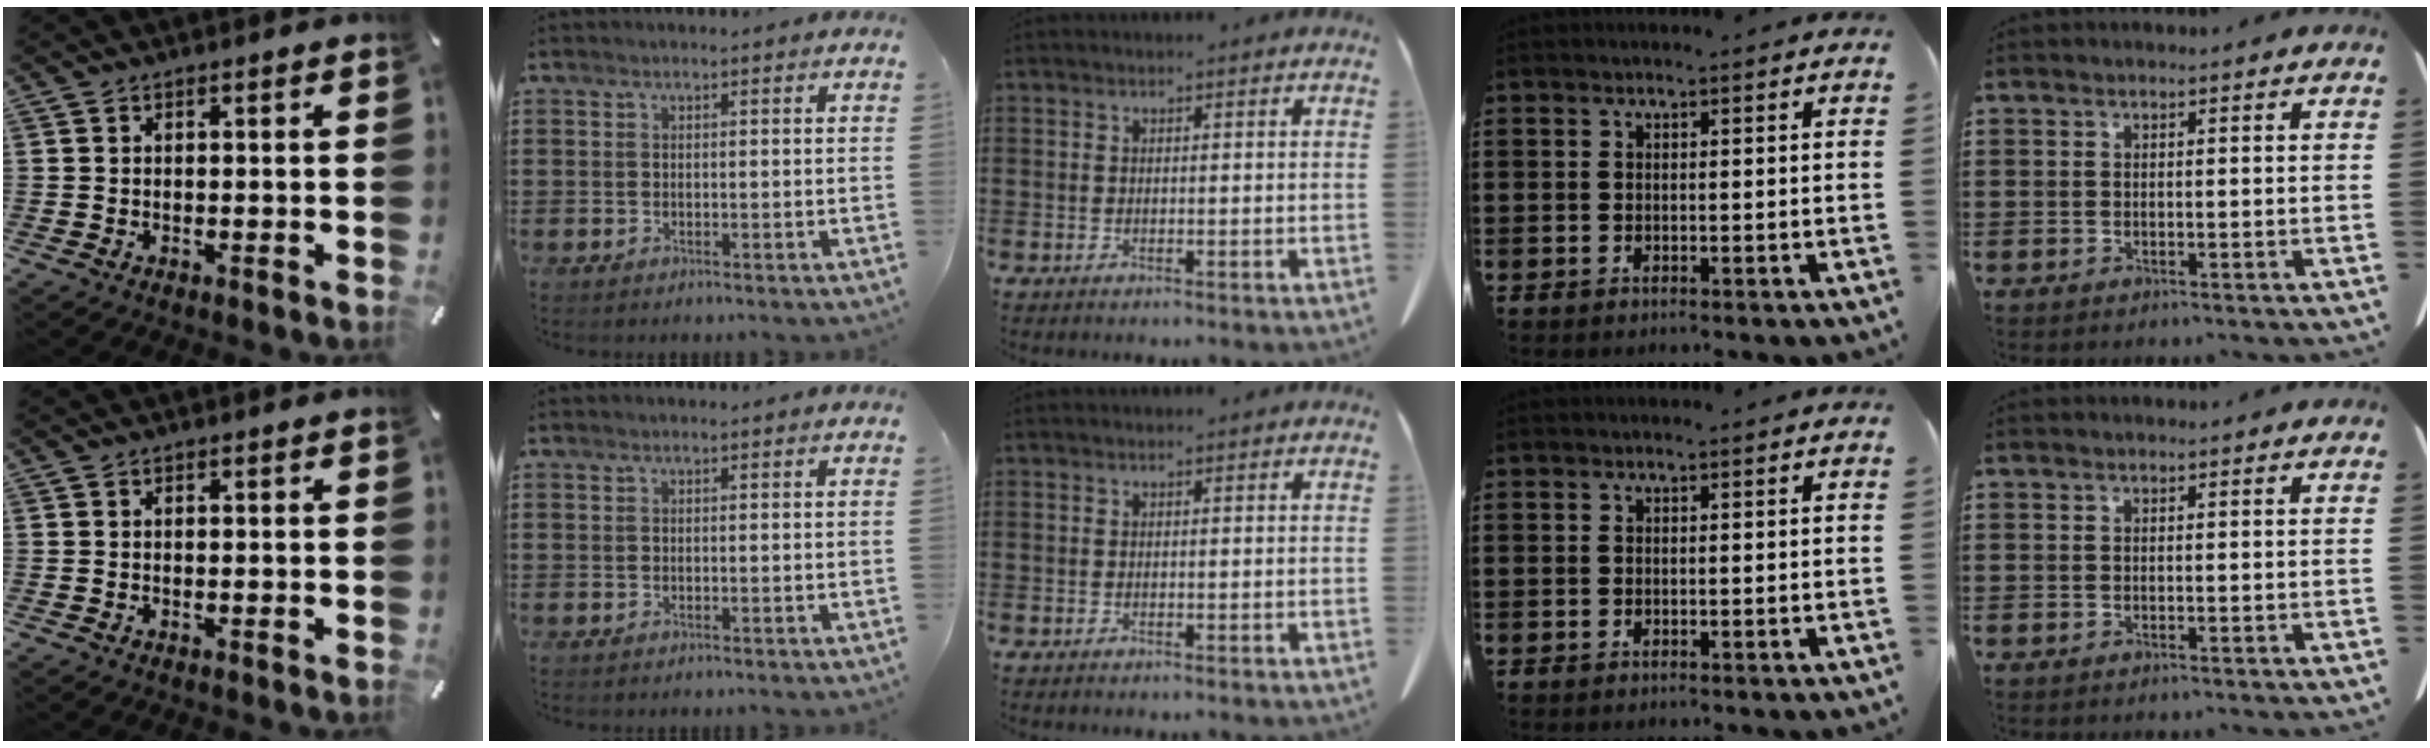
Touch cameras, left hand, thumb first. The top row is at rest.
{}